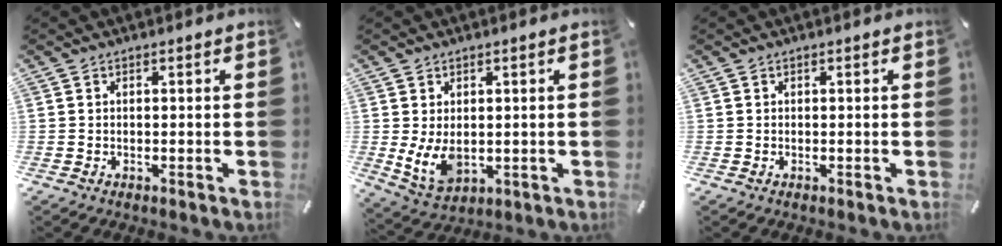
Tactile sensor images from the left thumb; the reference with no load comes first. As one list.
[{"total": 7.1, "force": [0.3, 5.0, 5.1], "torque": [-0.121, -0.008, 0.005]}, {"total": 0.0}]